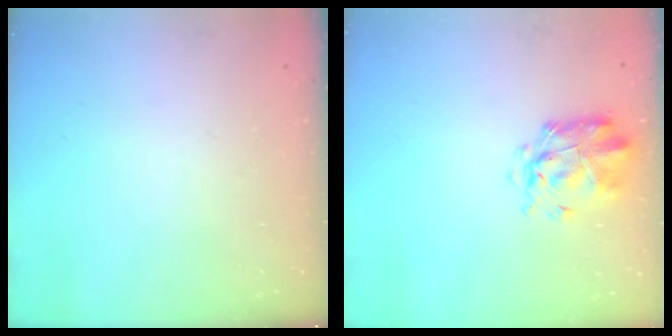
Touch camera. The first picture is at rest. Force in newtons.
{"total": 3.0, "press": 2.8, "slide": 1.0}